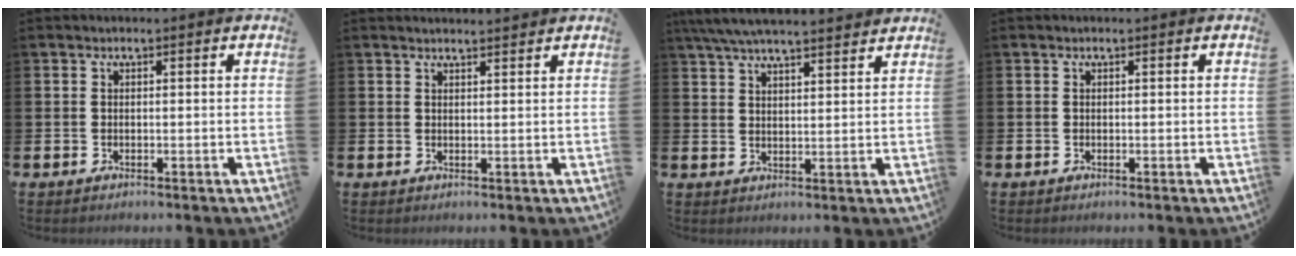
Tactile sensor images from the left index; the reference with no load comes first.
{"total": 1.6, "force": [1.6, 0.0, 0.1], "torque": [0.009, -0.010, 0.026]}
{"total": 6.0, "force": [5.6, 0.3, 1.9], "torque": [-0.058, -0.019, 0.104]}
{"total": 0.0}